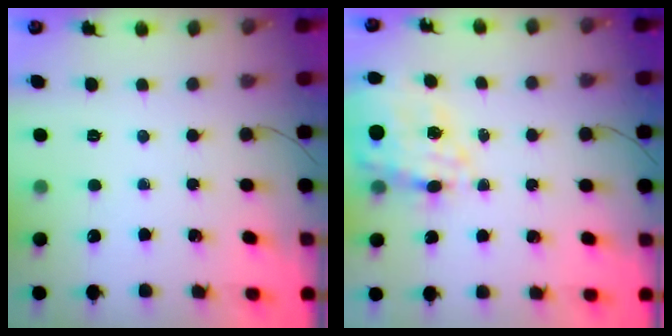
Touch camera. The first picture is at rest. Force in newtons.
{"total": 15.8, "press": 15.4, "slide": 3.4}